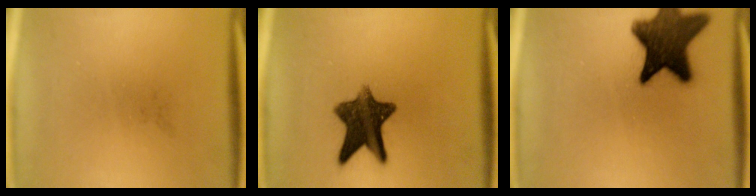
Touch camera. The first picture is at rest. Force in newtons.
{"total": 10.6}
{"total": 14.3}